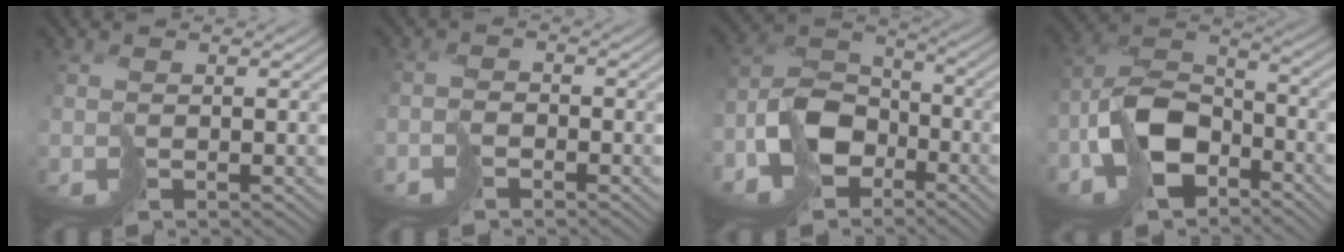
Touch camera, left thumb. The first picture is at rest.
{"total": 2.1, "force": [-2.0, 0.7, 0.1], "torque": [0.010, 0.006, -0.043]}
{"total": 10.0, "force": [-5.9, 6.3, 5.0], "torque": [-0.109, -0.010, -0.121]}
{"total": 10.4, "force": [-5.6, 6.2, 6.3], "torque": [-0.127, -0.002, -0.118]}